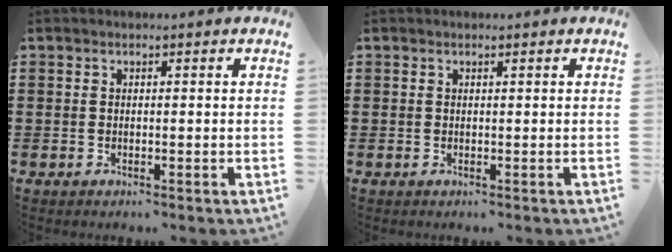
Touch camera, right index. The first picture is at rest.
{"total": 0.0}